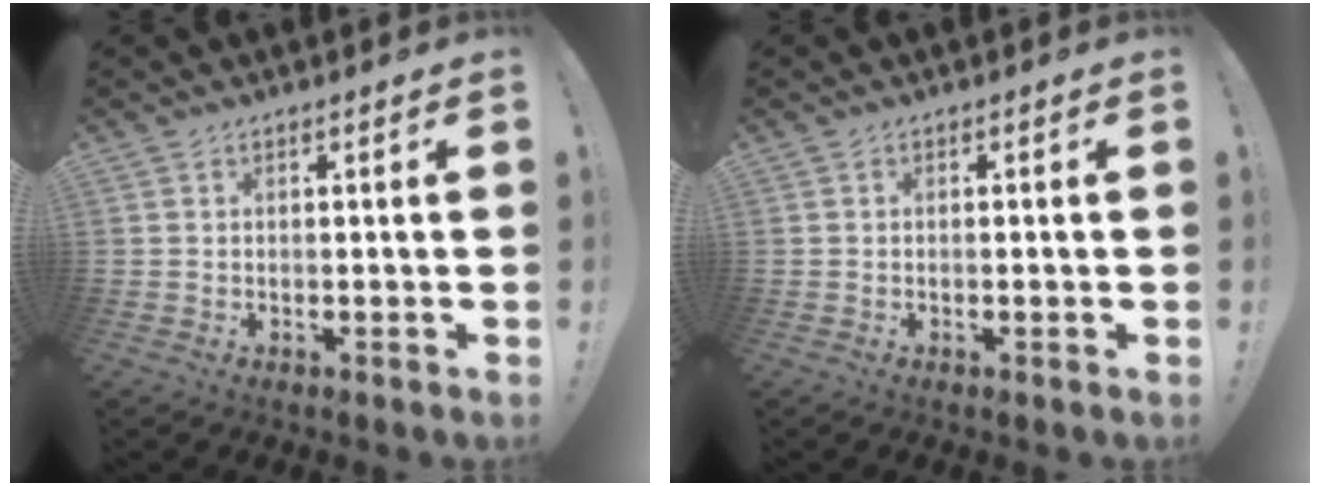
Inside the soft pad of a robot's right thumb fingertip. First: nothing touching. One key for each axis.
{"total": 0.7, "fx": -0.3, "fy": -0.1, "fz": 0.6, "tx": -0.017, "ty": 0.002, "tz": -0.004}